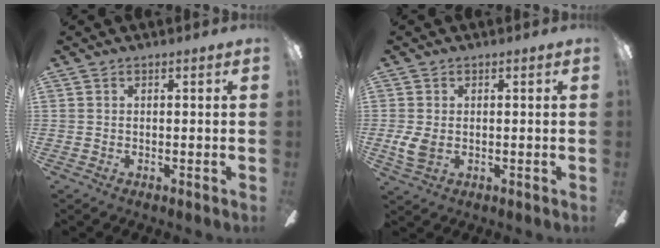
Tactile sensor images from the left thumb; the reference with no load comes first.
{"total": 4.7, "force": [-0.2, 3.4, 3.3], "torque": [-0.078, -0.005, -0.010]}